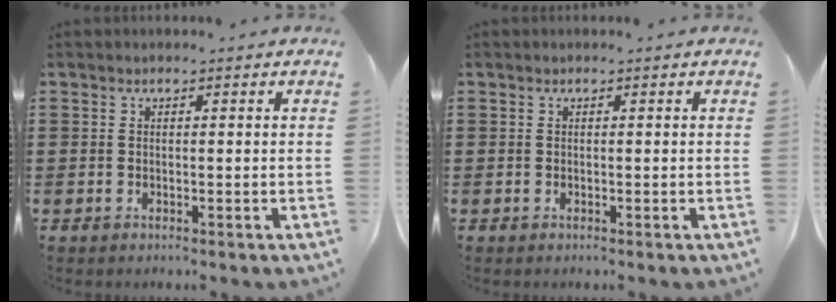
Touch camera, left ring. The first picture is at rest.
{"total": 0.0}